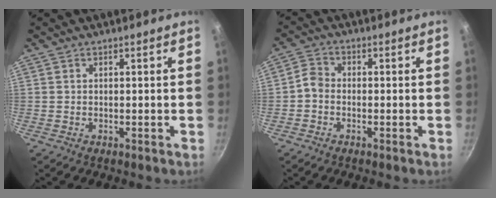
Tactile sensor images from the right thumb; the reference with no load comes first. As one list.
[{"total": 2.7, "force": [-1.3, 2.0, 1.4], "torque": [-0.035, 0.016, -0.035]}]